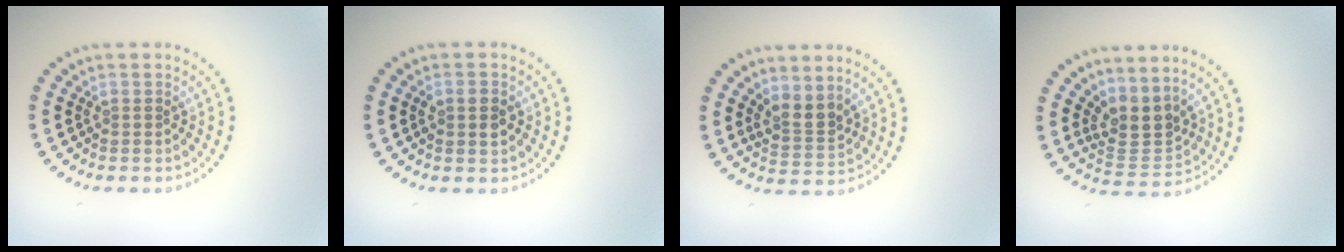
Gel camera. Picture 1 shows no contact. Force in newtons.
{"total": 1.8, "press": 1.8, "slide": 0.2}
{"total": 2.7, "press": 2.2, "slide": 1.4}
{"total": 3.3, "press": 2.6, "slide": 2.1}